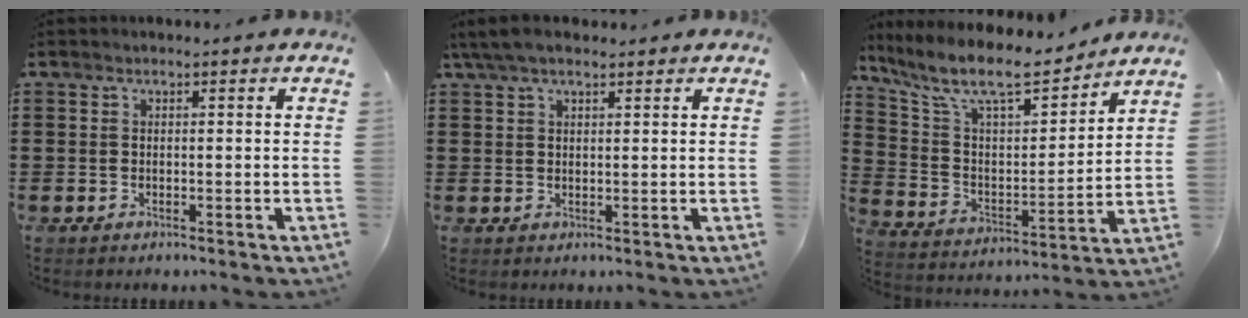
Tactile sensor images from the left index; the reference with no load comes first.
{"total": 3.7, "force": [2.6, 1.2, 2.4], "torque": [-0.052, 0.005, 0.049]}
{"total": 10.7, "force": [8.8, 2.4, 5.6], "torque": [-0.146, -0.049, 0.151]}